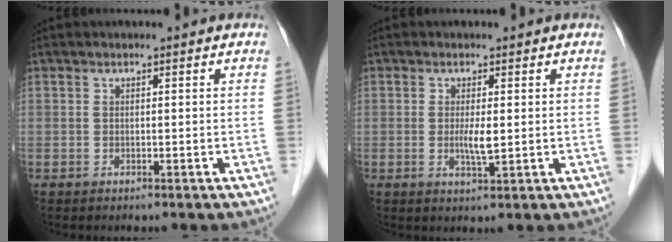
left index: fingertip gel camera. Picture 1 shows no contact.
{"total": 2.6, "force": [-0.1, 0.3, 2.6], "torque": [-0.052, -0.009, 0.000]}